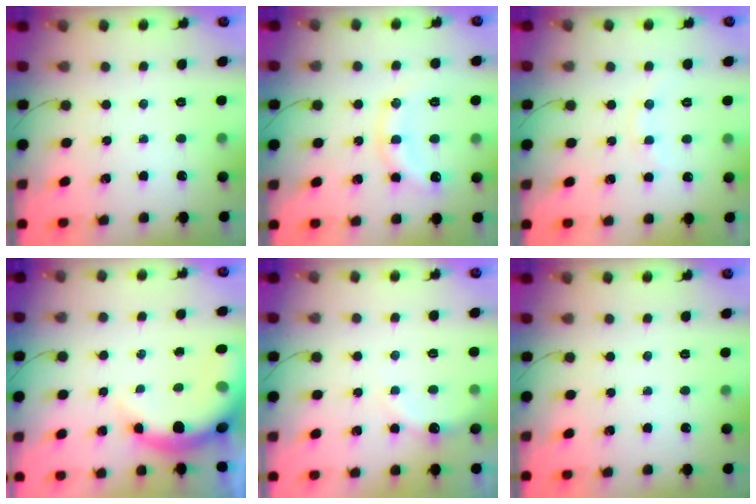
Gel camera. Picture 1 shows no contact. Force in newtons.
{"total": 10.6, "press": 10.5, "slide": 0.7}
{"total": 6.5, "press": 6.4, "slide": 1.1}
{"total": 10.3, "press": 9.9, "slide": 2.7}
{"total": 5.6, "press": 5.4, "slide": 1.3}
{"total": 0.0}